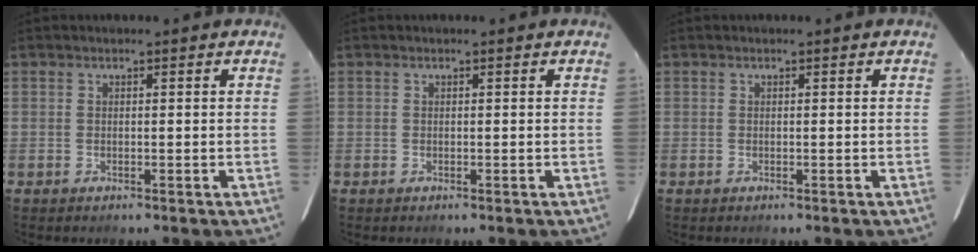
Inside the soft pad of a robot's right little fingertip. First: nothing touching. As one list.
[{"total": 0.0}, {"total": 0.0}]